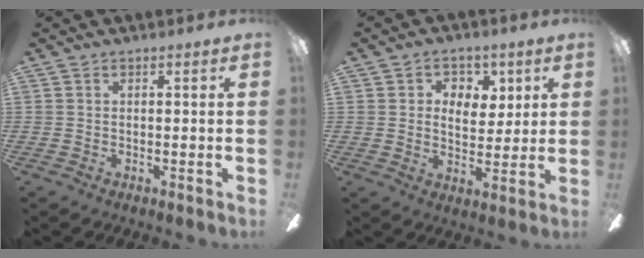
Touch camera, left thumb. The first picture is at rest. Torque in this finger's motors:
{"motor_torque": [0.29, -0.04, 0.02, -0.15, 0.01]}